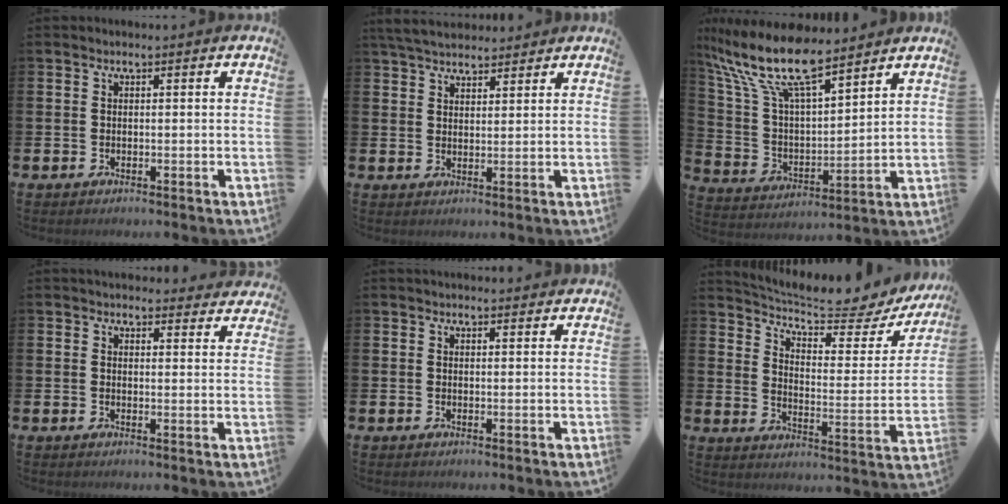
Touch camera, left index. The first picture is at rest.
{"total": 4.5, "force": [4.2, 1.2, 0.9], "torque": [-0.038, -0.013, 0.079]}
{"total": 12.0, "force": [9.9, 2.5, 6.3], "torque": [-0.164, -0.049, 0.173]}
{"total": 3.3, "force": [3.2, 0.8, 0.1], "torque": [0.001, -0.018, 0.058]}
{"total": 1.5, "force": [1.5, 0.3, 0.1], "torque": [0.005, -0.006, 0.026]}
{"total": 6.9, "force": [6.3, 1.2, 2.5], "torque": [-0.070, -0.053, 0.101]}